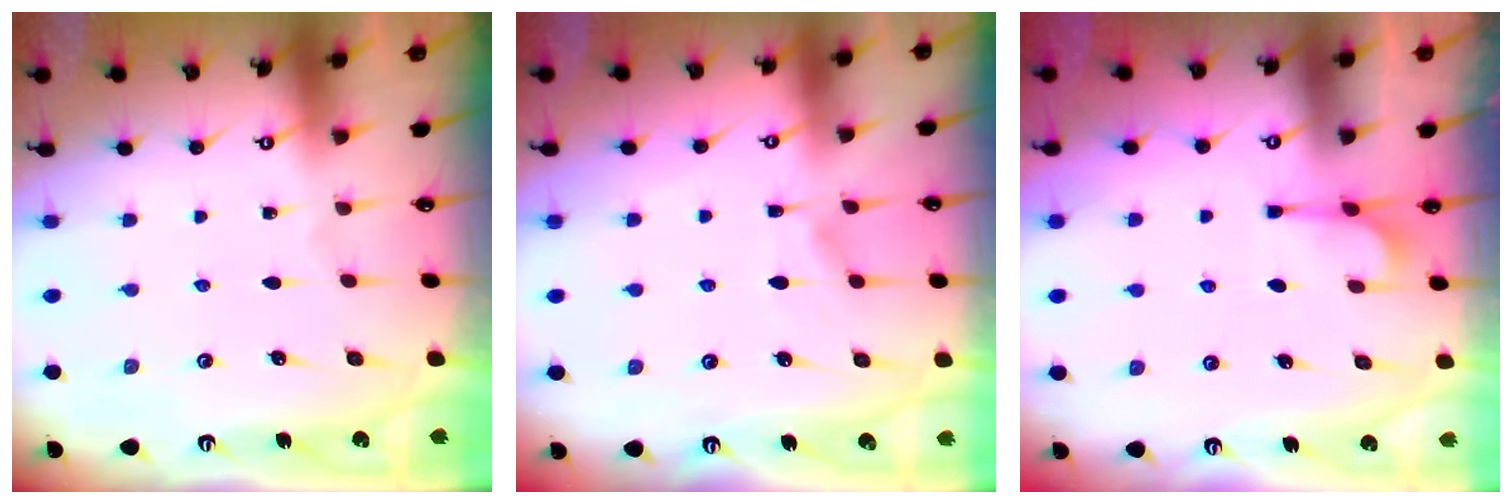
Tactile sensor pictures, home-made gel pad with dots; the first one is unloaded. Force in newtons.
{"total": 4.3, "press": 4.3, "slide": 0.5}
{"total": 2.5, "press": 2.2, "slide": 1.2}